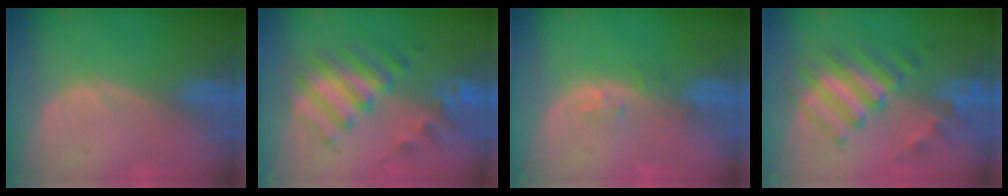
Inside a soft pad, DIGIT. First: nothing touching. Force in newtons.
{"total": 8.0, "press": 7.7, "slide": 1.9}
{"total": 1.6, "press": 1.6, "slide": 0.1}
{"total": 7.6, "press": 7.5, "slide": 1.0}